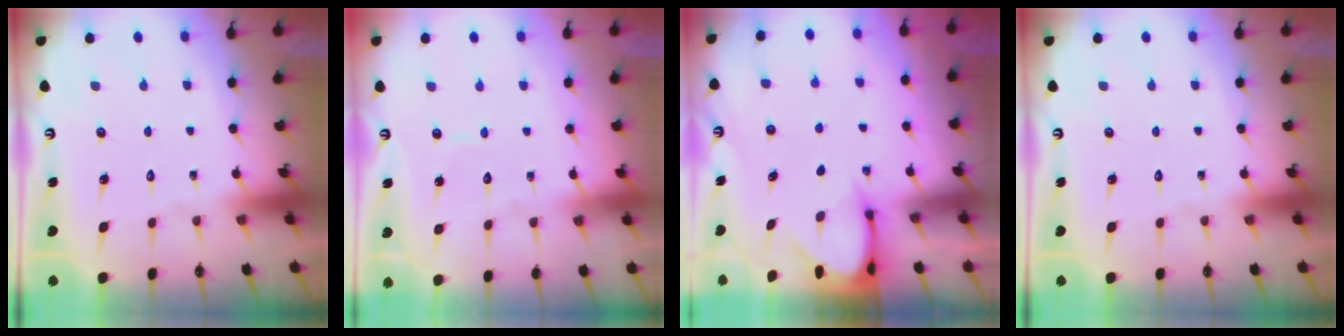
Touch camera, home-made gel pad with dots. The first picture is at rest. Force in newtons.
{"total": 4.2, "press": 4.2, "slide": 0.4}
{"total": 3.8, "press": 3.8, "slide": 0.2}
{"total": 0.0}